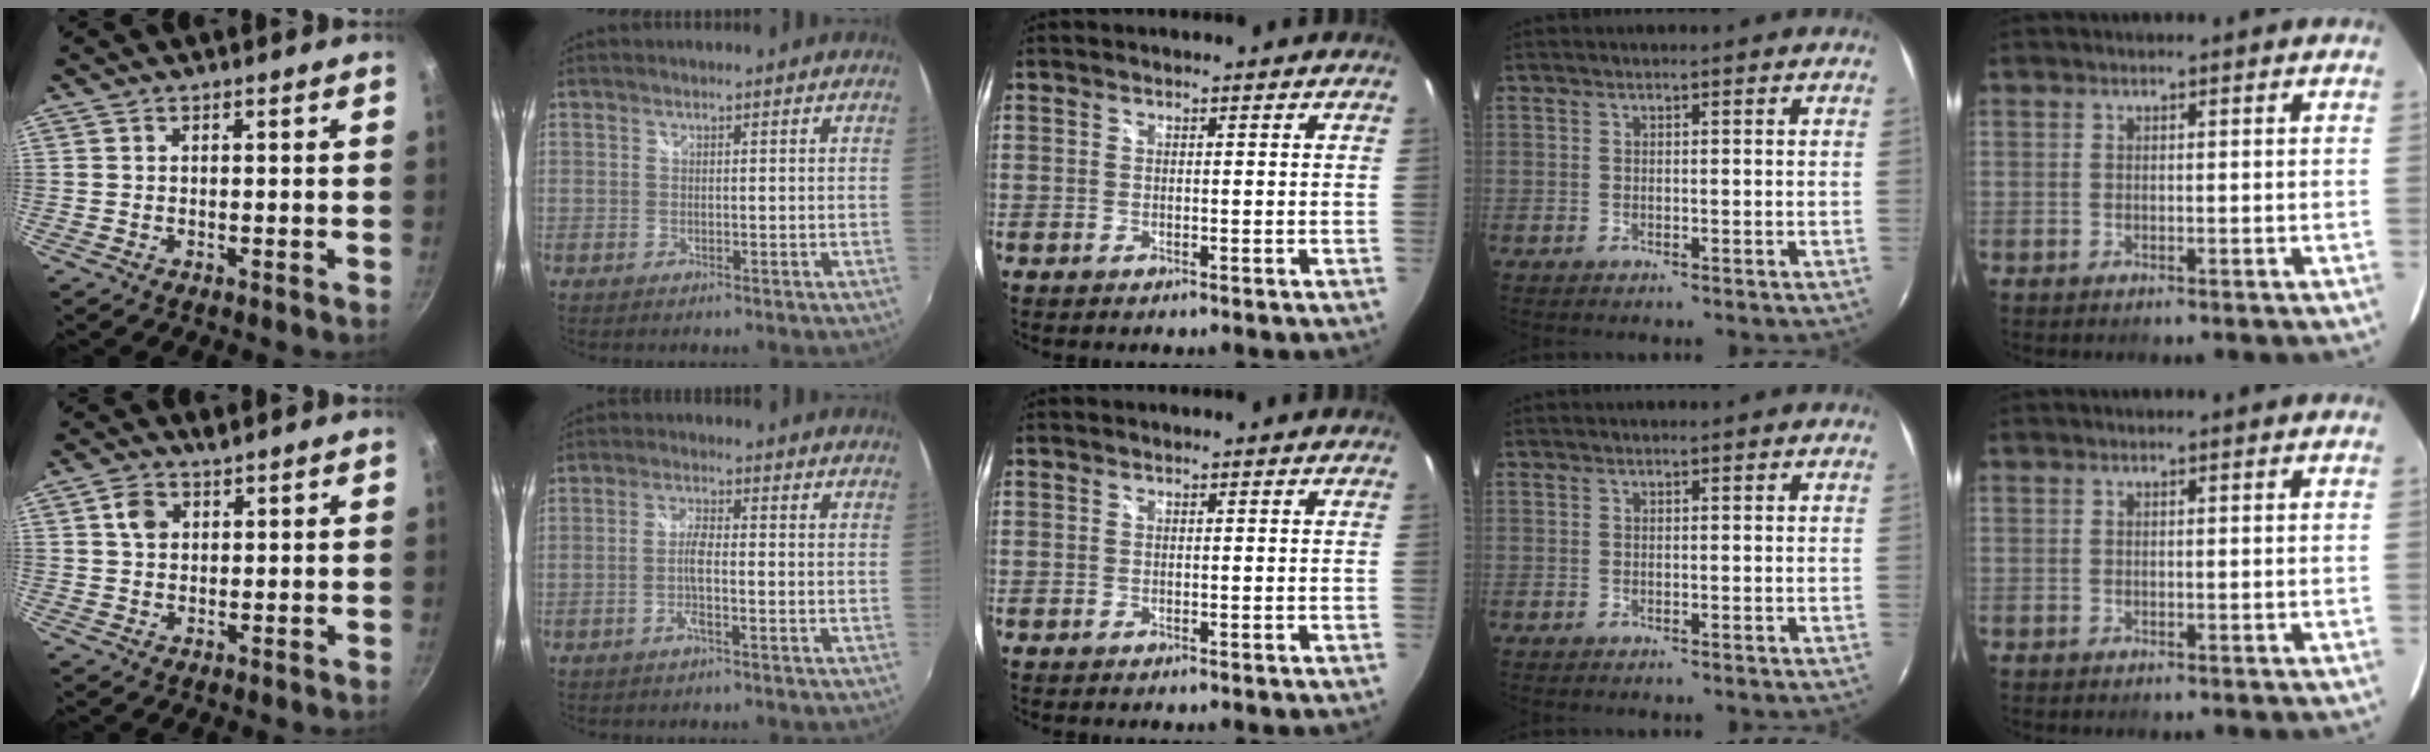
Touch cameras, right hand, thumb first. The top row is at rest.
{"thumb": {"total": 3.4, "force": [1.5, 2.3, 1.9], "torque": [-0.030, 0.000, 0.029]}, "index": {"total": 3.7, "force": [-1.3, 0.4, 3.5], "torque": [-0.074, 0.000, -0.027]}}